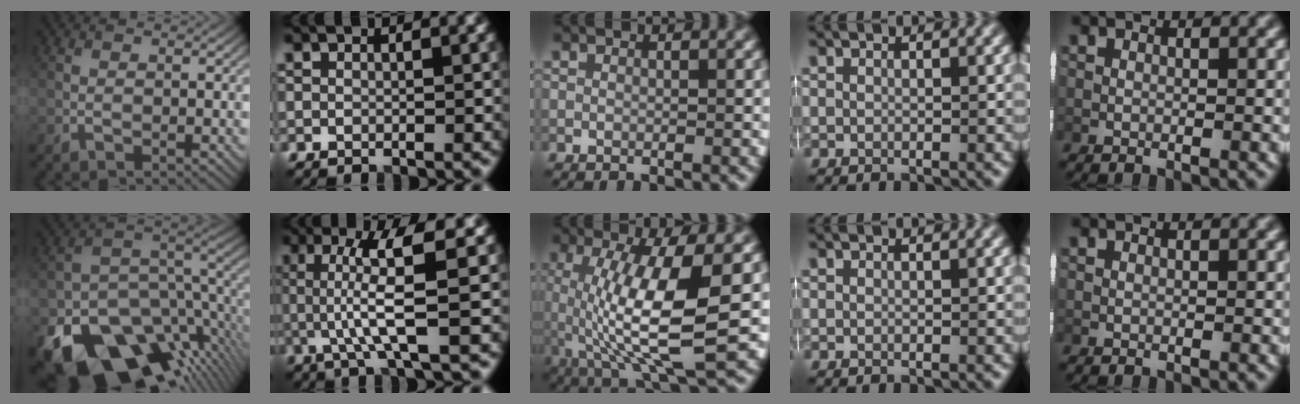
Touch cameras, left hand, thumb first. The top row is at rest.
{"thumb": {"total": 19.3, "force": [-10.8, 11.3, 11.3], "torque": [-0.215, -0.055, -0.151]}, "index": {"total": 5.9, "force": [0.5, 0.9, 5.8], "torque": [-0.108, 0.003, 0.009]}, "middle": {"total": 9.4, "force": [-0.3, 2.5, 9.1], "torque": [-0.161, -0.012, 0.001]}}